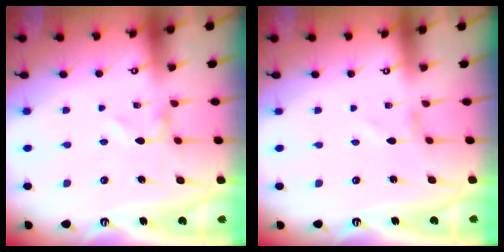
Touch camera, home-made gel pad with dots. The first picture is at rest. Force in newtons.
{"total": 1.0, "press": 1.0, "slide": 0.1}